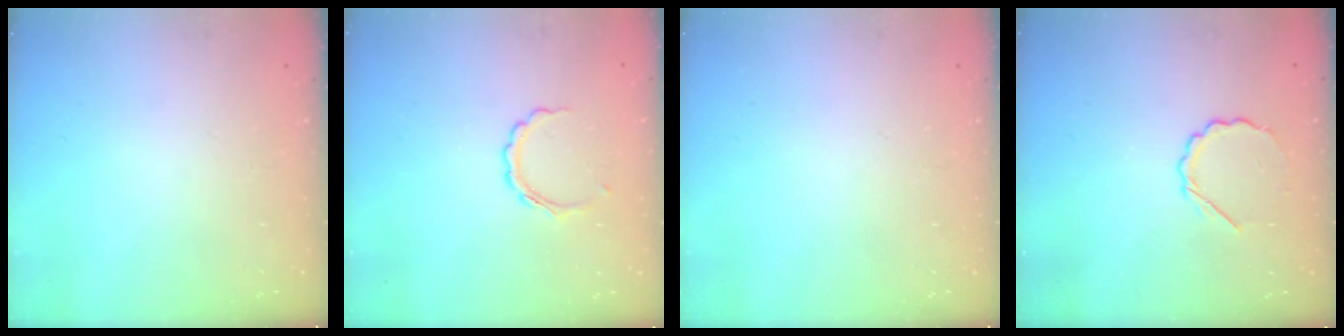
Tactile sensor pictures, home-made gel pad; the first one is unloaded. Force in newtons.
{"total": 6.1, "press": 6.0, "slide": 0.9}
{"total": 0.0}
{"total": 4.9, "press": 4.7, "slide": 1.3}